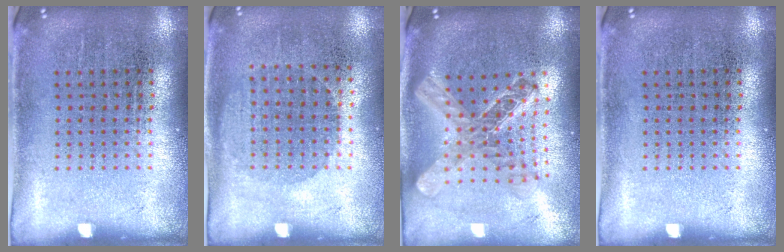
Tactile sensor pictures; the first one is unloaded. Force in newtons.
{"total": 1.0, "press": 0.9, "slide": 0.4}
{"total": 2.3, "press": 1.9, "slide": 1.3}
{"total": 0.0}